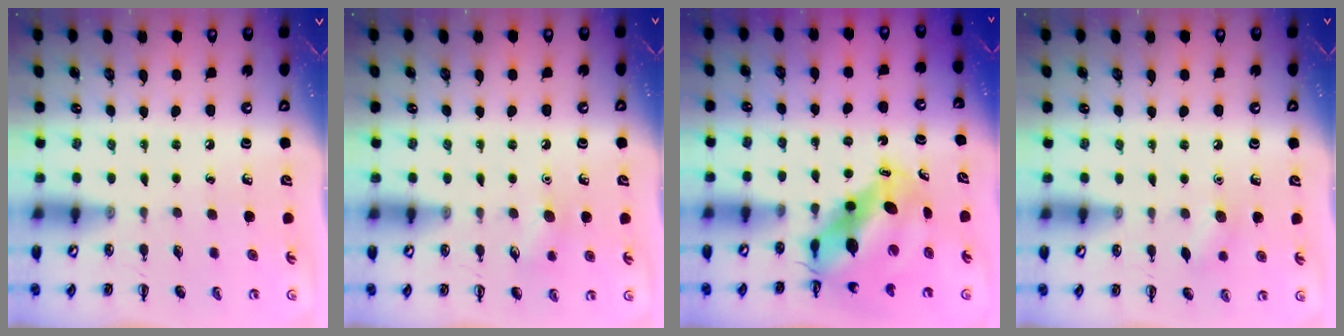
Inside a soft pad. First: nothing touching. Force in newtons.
{"total": 6.9, "press": 6.7, "slide": 1.7}
{"total": 10.0, "press": 9.7, "slide": 2.7}
{"total": 6.8, "press": 6.5, "slide": 1.9}